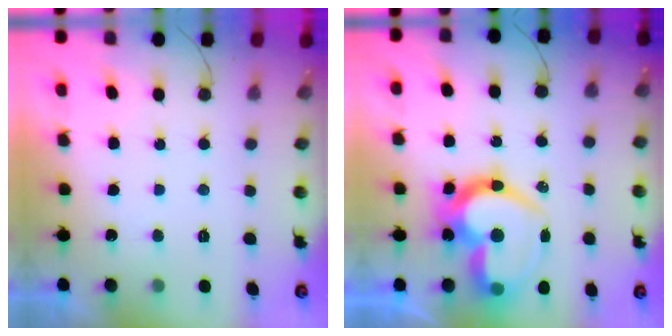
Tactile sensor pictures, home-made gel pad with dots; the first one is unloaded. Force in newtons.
{"total": 22.9, "press": 22.8, "slide": 1.9}